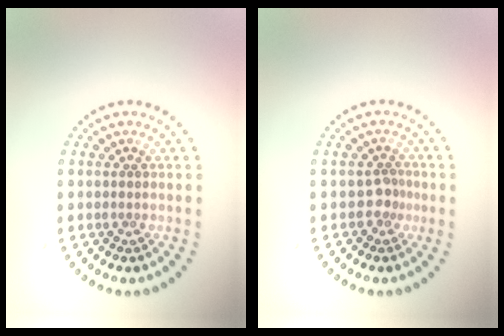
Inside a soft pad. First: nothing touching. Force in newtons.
{"total": 1.4, "press": 1.0, "slide": 0.9}